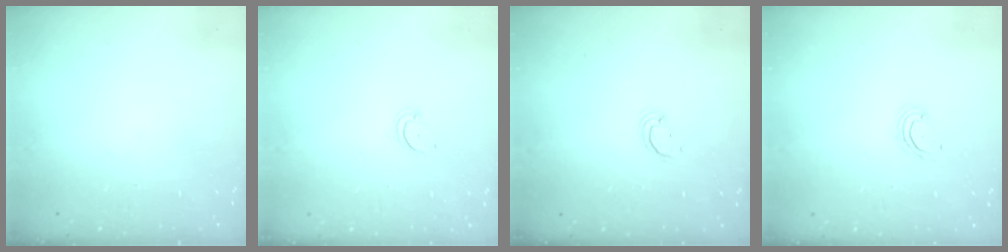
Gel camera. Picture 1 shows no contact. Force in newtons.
{"total": 3.5, "press": 3.4, "slide": 0.3}
{"total": 2.9, "press": 2.9, "slide": 0.1}
{"total": 4.2, "press": 4.2, "slide": 0.5}